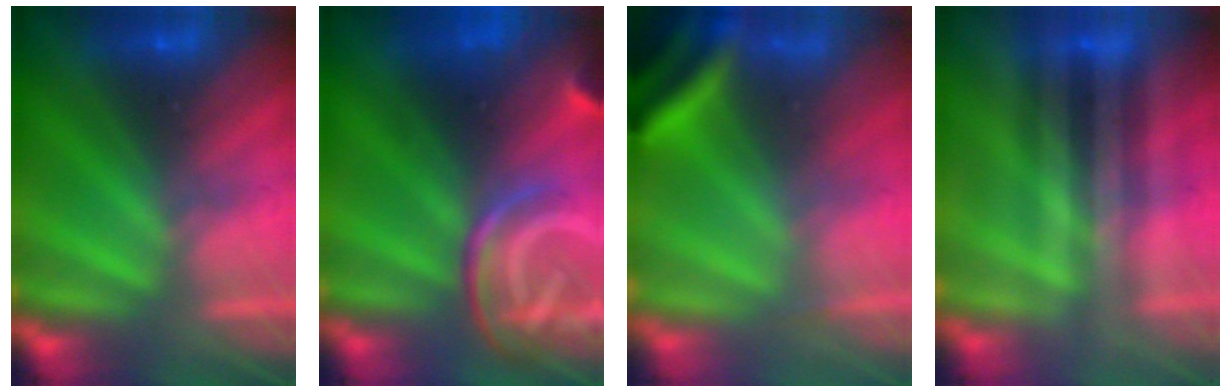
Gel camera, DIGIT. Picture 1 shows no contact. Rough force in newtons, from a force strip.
{"total": 7.7}
{"total": 3.8}
{"total": 1.8}